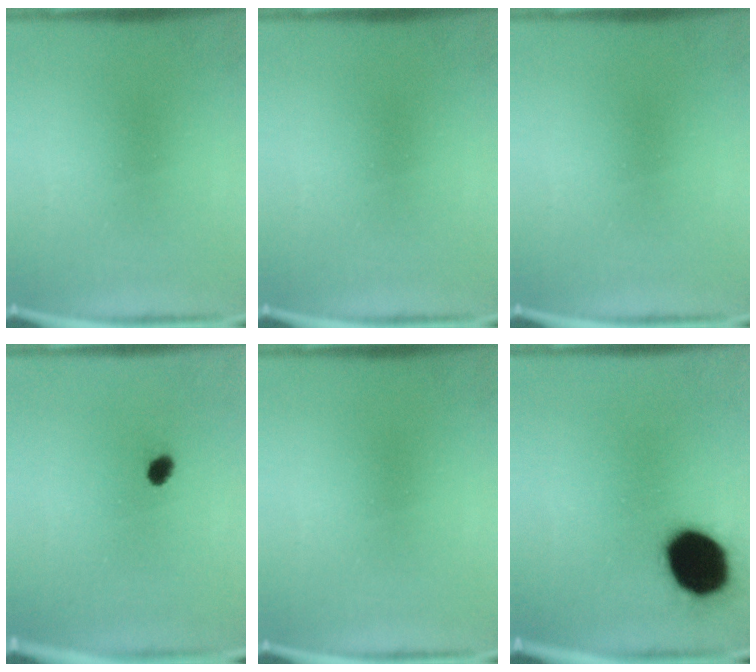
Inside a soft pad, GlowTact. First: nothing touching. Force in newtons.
{"total": 0.0}
{"total": 0.0}
{"total": 1.7}
{"total": 0.0}
{"total": 19.1}